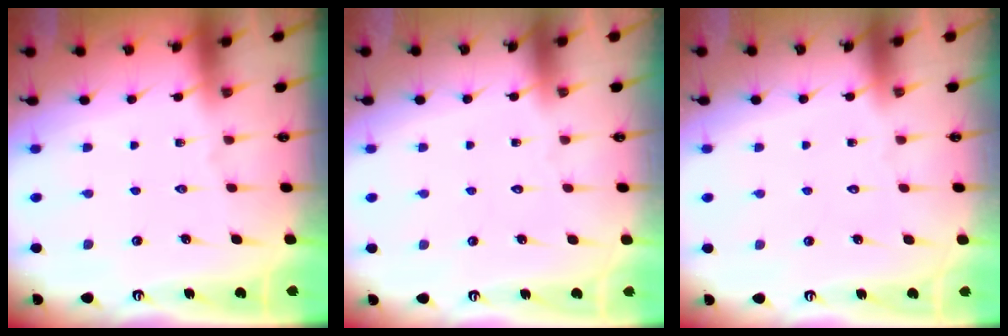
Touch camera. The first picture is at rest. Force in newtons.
{"total": 1.7, "press": 1.6, "slide": 0.2}
{"total": 1.6, "press": 1.6, "slide": 0.1}